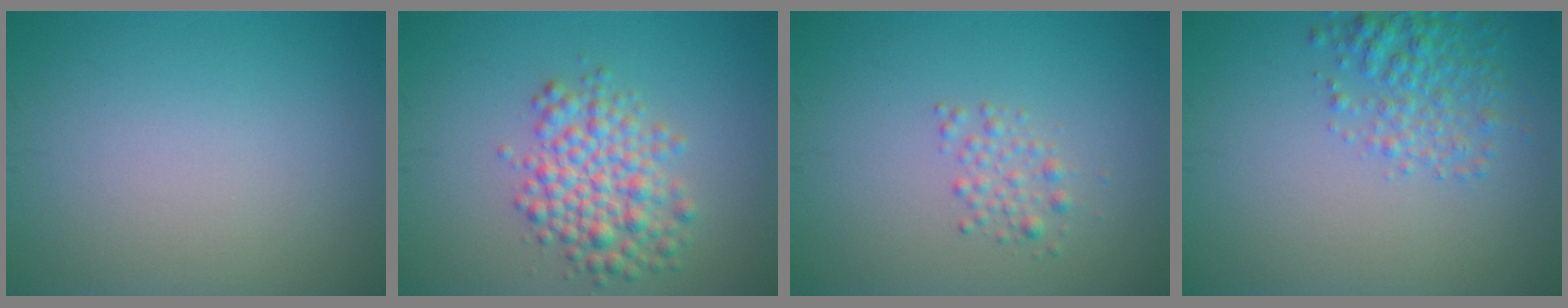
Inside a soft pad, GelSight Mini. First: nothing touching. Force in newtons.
{"total": 4.9, "press": 4.9, "slide": 0.1}
{"total": 1.5, "press": 1.5, "slide": 0.0}
{"total": 3.1, "press": 3.1, "slide": 0.1}